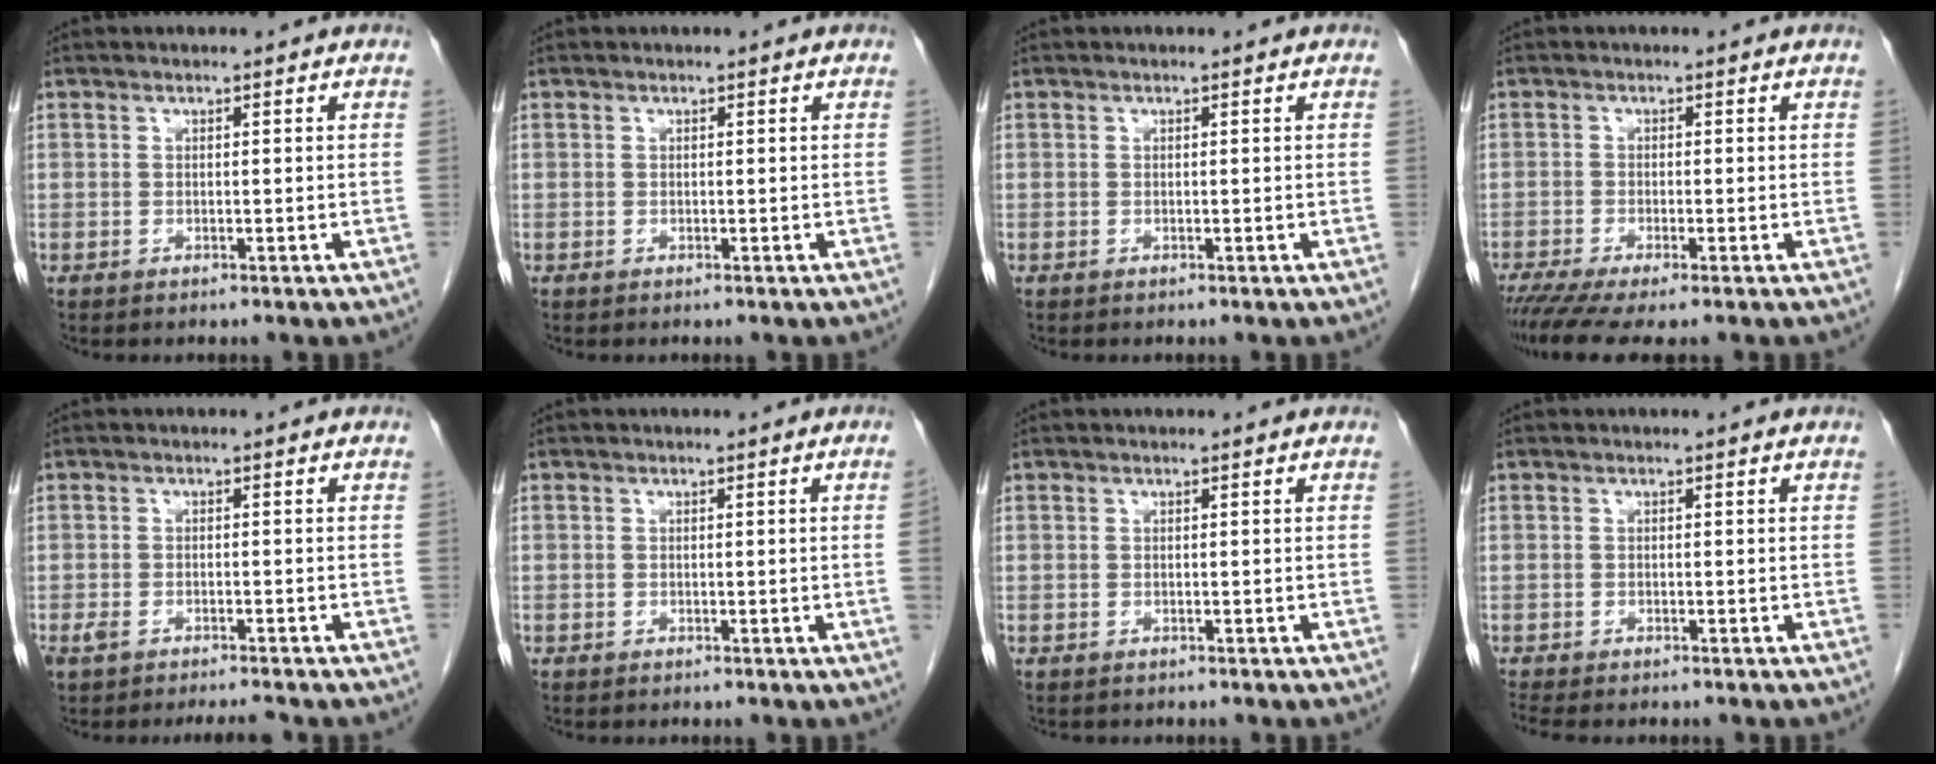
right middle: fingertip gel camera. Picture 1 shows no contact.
{"total": 0.0}
{"total": 0.0}
{"total": 6.3, "force": [-4.8, 0.5, 4.0], "torque": [-0.065, -0.015, -0.081]}
{"total": 4.6, "force": [-3.7, 1.1, 2.3], "torque": [-0.046, 0.000, -0.059]}
{"total": 0.9, "force": [-0.2, -0.3, 0.8], "torque": [-0.007, 0.001, -0.003]}
{"total": 0.6, "force": [-0.5, 0.2, 0.1], "torque": [-0.010, 0.000, -0.009]}
{"total": 4.6, "force": [-4.0, 1.1, 2.1], "torque": [-0.031, -0.010, -0.061]}